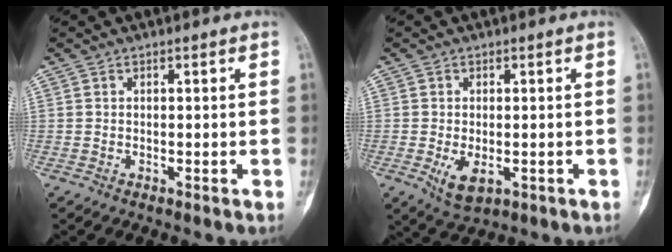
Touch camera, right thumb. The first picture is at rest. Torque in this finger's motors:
{"motor_torque": [0.21, 0.03, 0.74, 0.02, 0.15]}